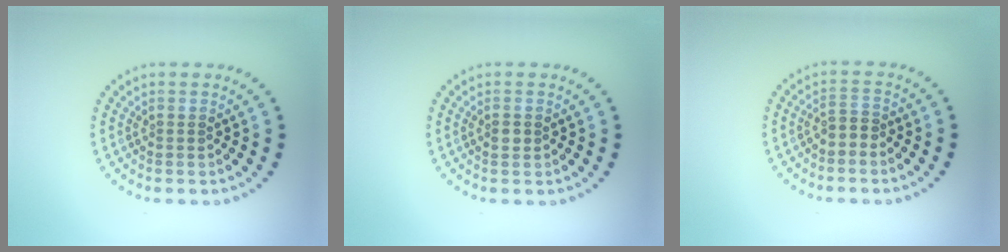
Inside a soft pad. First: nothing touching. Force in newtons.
{"total": 0.9, "press": 0.8, "slide": 0.3}
{"total": 1.4, "press": 1.2, "slide": 0.8}